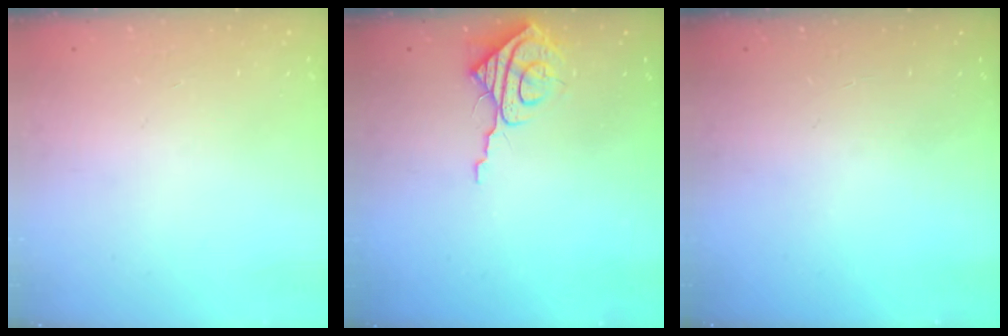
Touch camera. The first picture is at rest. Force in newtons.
{"total": 8.8, "press": 8.8, "slide": 0.6}
{"total": 2.3, "press": 2.3, "slide": 0.2}